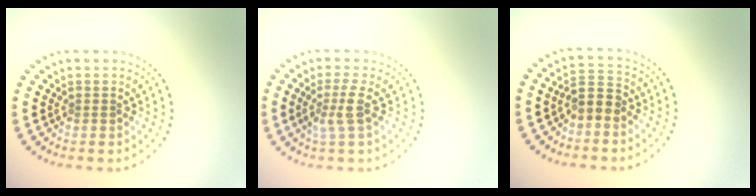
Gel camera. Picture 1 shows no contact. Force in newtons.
{"total": 2.1, "press": 1.7, "slide": 1.2}
{"total": 2.6, "press": 2.3, "slide": 1.1}